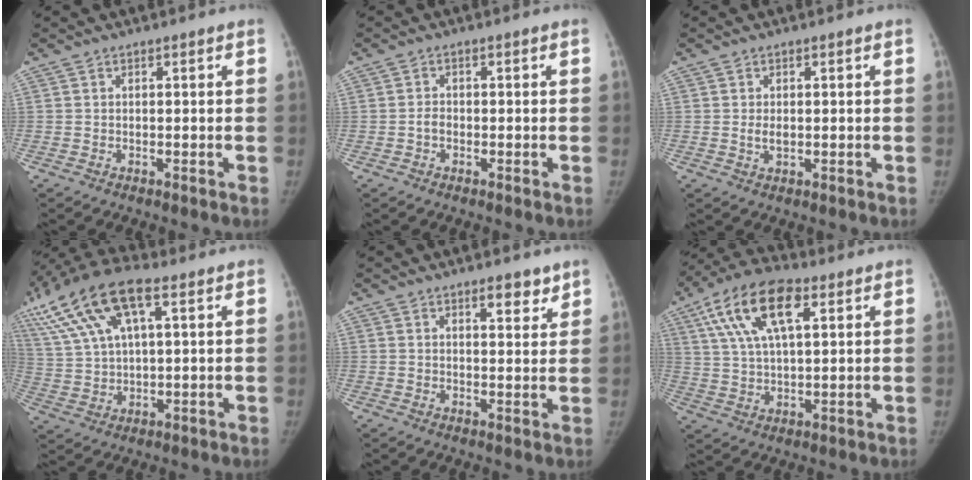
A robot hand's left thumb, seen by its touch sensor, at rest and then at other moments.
{"total": 1.6, "force": [-0.6, 1.2, 1.0], "torque": [-0.010, 0.009, -0.015]}
{"total": 2.1, "force": [0.0, 1.2, 1.7], "torque": [-0.027, -0.001, 0.000]}
{"total": 19.0, "force": [8.8, 8.1, 14.8], "torque": [-0.317, 0.020, 0.165]}
{"total": 4.3, "force": [3.0, 1.7, 2.6], "torque": [-0.016, -0.019, 0.042]}
{"total": 15.5, "force": [6.4, 6.8, 12.3], "torque": [-0.222, 0.009, 0.111]}